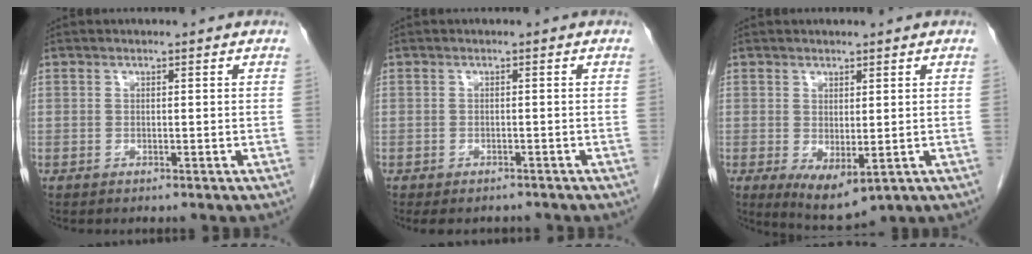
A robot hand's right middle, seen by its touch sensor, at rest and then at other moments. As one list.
[{"total": 4.2, "force": [-3.6, 1.8, 1.2], "torque": [-0.006, 0.000, -0.045]}, {"total": 5.9, "force": [-1.2, 2.4, 5.2], "torque": [-0.084, -0.019, -0.001]}]